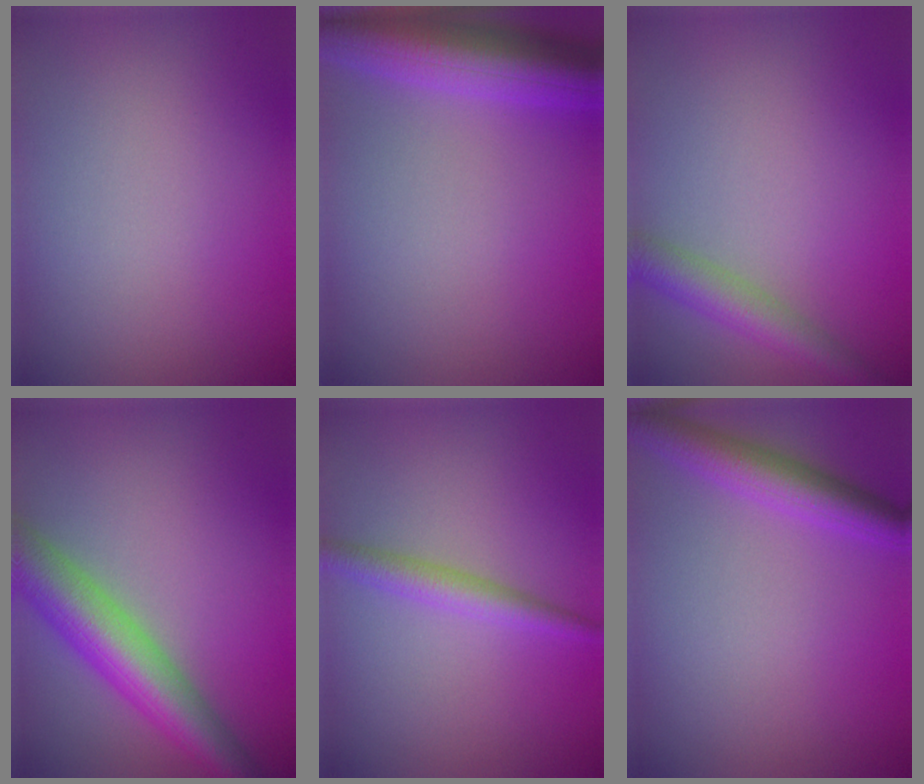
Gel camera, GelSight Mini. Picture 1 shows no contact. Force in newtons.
{"total": 7.8, "press": 7.8, "slide": 0.4}
{"total": 3.6, "press": 3.6, "slide": 0.2}
{"total": 7.5, "press": 7.5, "slide": 0.2}
{"total": 2.4, "press": 2.4, "slide": 0.0}
{"total": 4.0, "press": 4.0, "slide": 0.1}